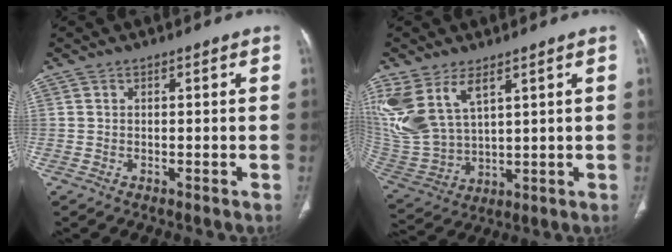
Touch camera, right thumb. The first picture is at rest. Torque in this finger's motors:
{"motor_torque": [-0.16, 1.00, 0.94, 1.20, 0.17]}